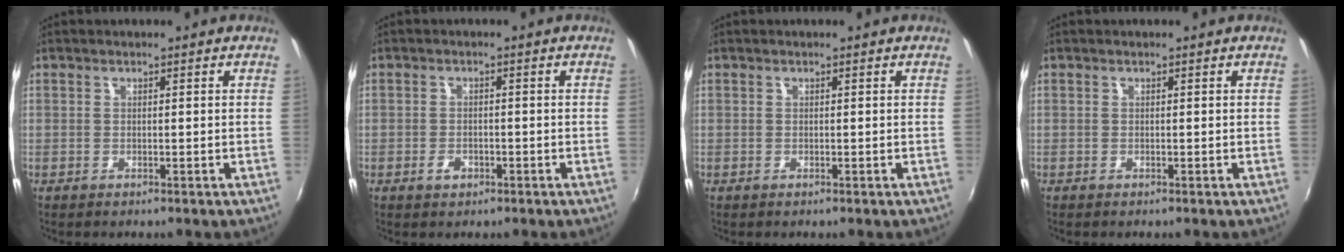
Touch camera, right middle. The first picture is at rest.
{"total": 1.6, "force": [-0.7, 1.1, 1.0], "torque": [-0.019, -0.001, -0.014]}
{"total": 0.0}
{"total": 0.0}